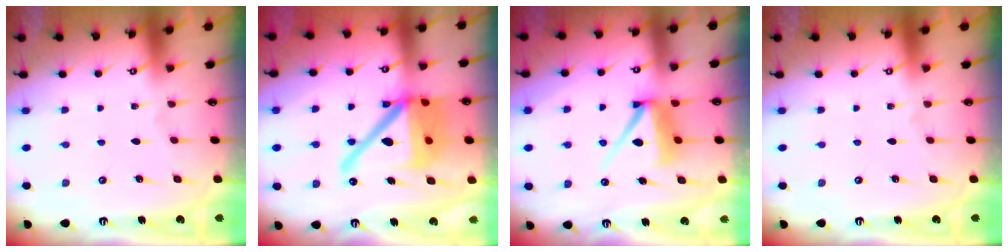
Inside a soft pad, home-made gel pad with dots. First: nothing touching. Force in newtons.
{"total": 21.3, "press": 21.1, "slide": 3.1}
{"total": 9.4, "press": 9.4, "slide": 1.1}
{"total": 0.0}